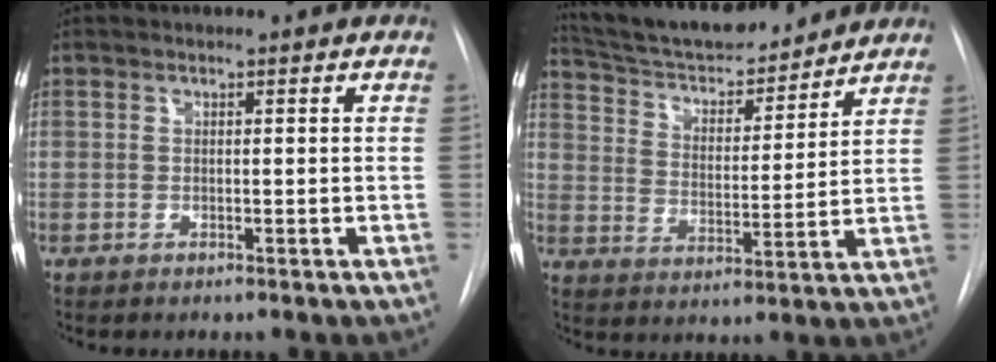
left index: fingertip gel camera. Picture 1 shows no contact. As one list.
[{"total": 15.7, "force": [14.4, 3.1, 5.4], "torque": [-0.089, 0.004, 0.234]}]